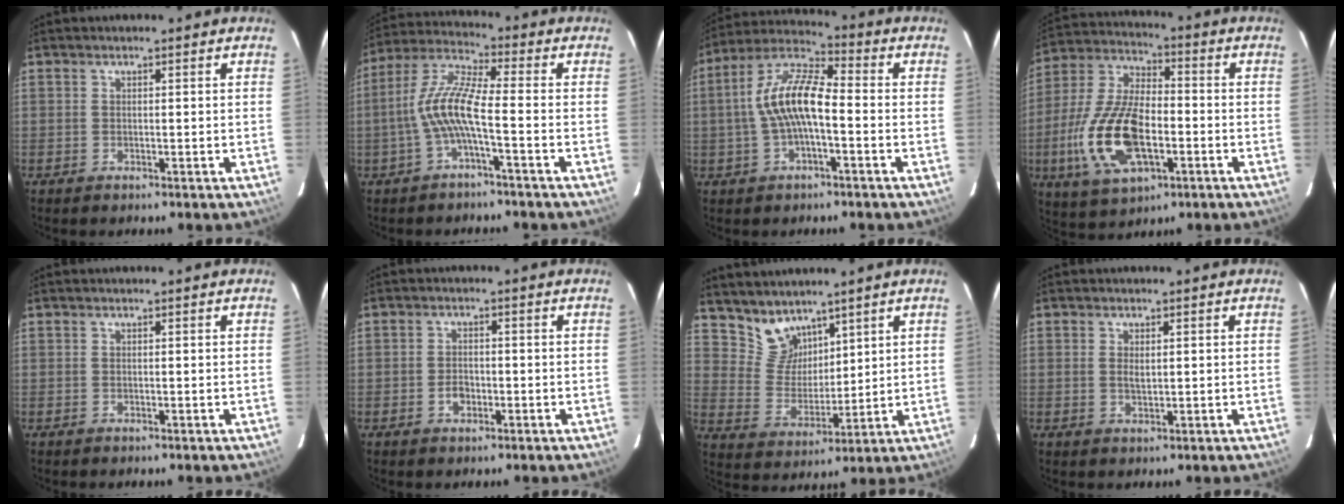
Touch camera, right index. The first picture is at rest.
{"total": 8.9, "force": [-2.5, 1.0, 8.5], "torque": [-0.195, 0.014, -0.049]}
{"total": 11.4, "force": [-1.4, 3.8, 10.6], "torque": [-0.214, 0.018, -0.030]}
{"total": 18.2, "force": [-5.0, 8.5, 15.3], "torque": [-0.334, -0.007, -0.090]}
{"total": 0.0}
{"total": 2.7, "force": [-1.1, 1.9, 1.6], "torque": [-0.030, 0.004, -0.020]}
{"total": 7.9, "force": [6.4, 4.5, 1.4], "torque": [-0.022, 0.006, 0.135]}
{"total": 1.8, "force": [0.3, 0.9, 1.5], "torque": [-0.028, 0.000, 0.006]}